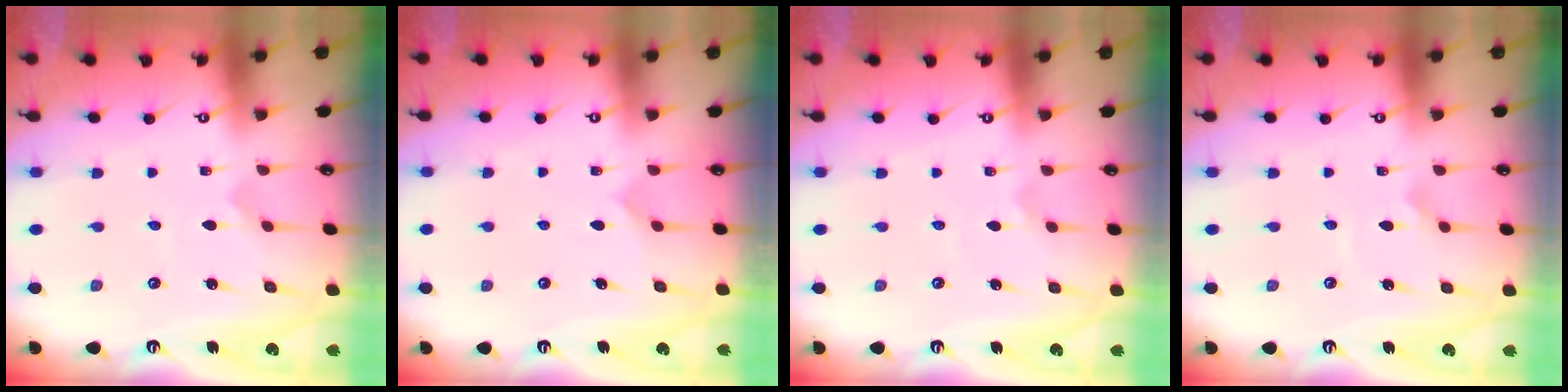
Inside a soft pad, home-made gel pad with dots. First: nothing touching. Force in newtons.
{"total": 3.9, "press": 3.8, "slide": 0.4}
{"total": 1.6, "press": 1.5, "slide": 0.2}
{"total": 3.0, "press": 3.0, "slide": 0.1}